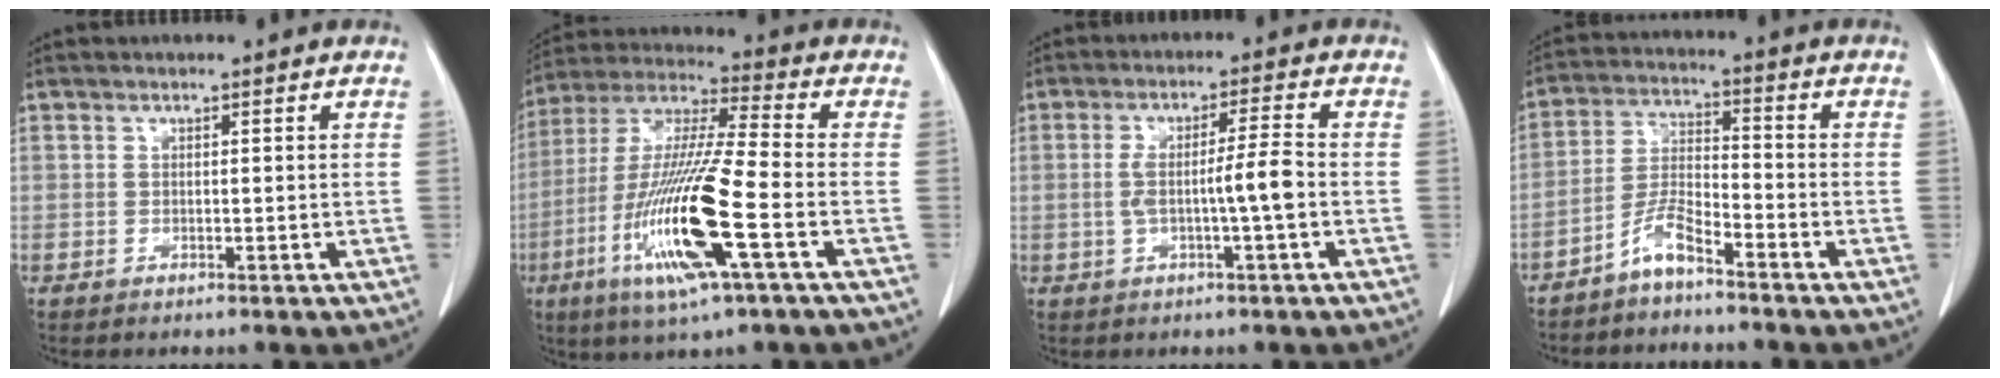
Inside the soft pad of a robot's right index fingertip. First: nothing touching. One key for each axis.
{"total": 17.9, "fx": -6.0, "fy": 0.7, "fz": 16.9, "tx": -0.352, "ty": -0.022, "tz": -0.116}
{"total": 5.8, "fx": -1.1, "fy": -0.3, "fz": 5.6, "tx": -0.105, "ty": 0.011, "tz": -0.018}
{"total": 5.3, "fx": -4.2, "fy": 0.7, "fz": 3.2, "tx": -0.073, "ty": -0.004, "tz": -0.085}